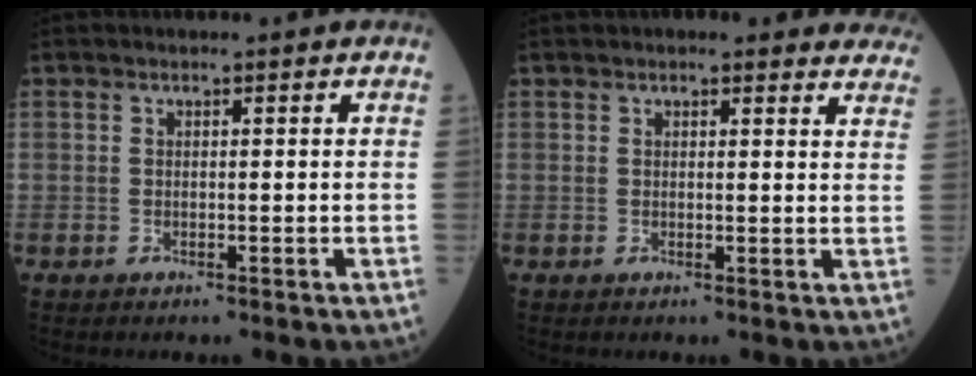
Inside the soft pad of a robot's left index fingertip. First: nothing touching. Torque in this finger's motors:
{"motor_torque": [1.06, -1.07, 0.18, 0.07]}